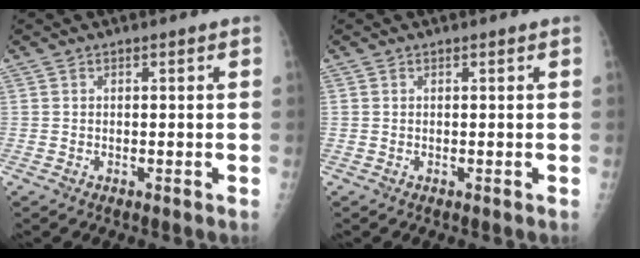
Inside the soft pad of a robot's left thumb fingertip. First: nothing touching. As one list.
[{"total": 0.0}]